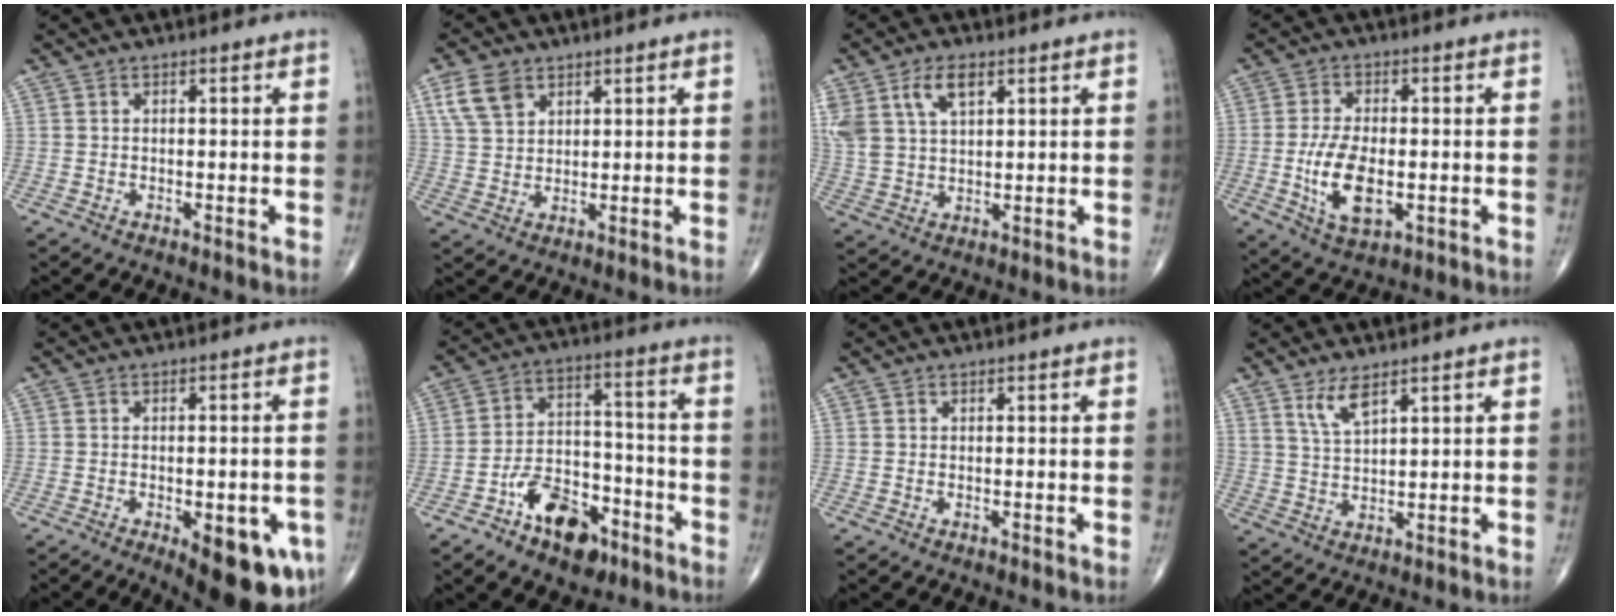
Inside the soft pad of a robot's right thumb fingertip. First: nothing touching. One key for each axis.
{"total": 6.7, "fx": 3.6, "fy": 4.4, "fz": 3.6, "tx": -0.061, "ty": -0.008, "tz": 0.074}
{"total": 10.1, "fx": 4.9, "fy": 5.5, "fz": 7.0, "tx": -0.148, "ty": -0.006, "tz": 0.101}
{"total": 10.0, "fx": -1.8, "fy": 5.0, "fz": 8.5, "tx": -0.159, "ty": -0.005, "tz": -0.028}
{"total": 14.0, "fx": -5.6, "fy": 5.6, "fz": 11.5, "tx": -0.108, "ty": 0.006, "tz": -0.058}
{"total": 13.6, "fx": -7.7, "fy": 7.6, "fz": 8.1, "tx": -0.099, "ty": 0.062, "tz": -0.128}
{"total": 0.0}
{"total": 4.7, "fx": 3.1, "fy": 1.4, "fz": 3.2, "tx": -0.064, "ty": -0.023, "tz": 0.068}